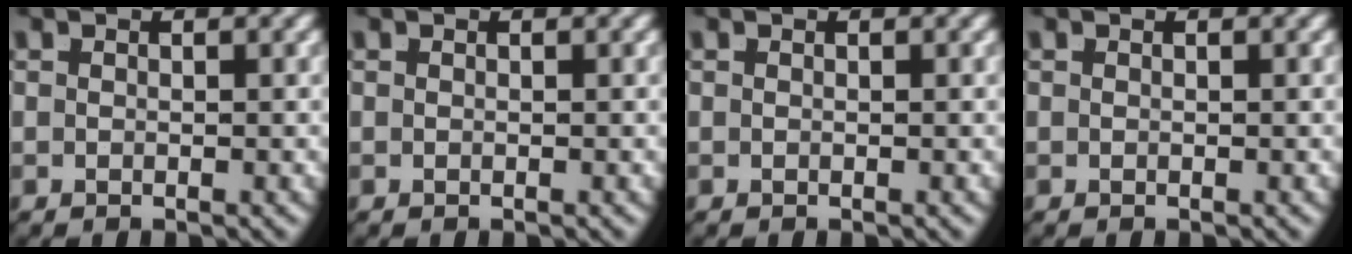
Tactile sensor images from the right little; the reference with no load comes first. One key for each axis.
{"total": 0.0}
{"total": 0.0}
{"total": 0.0}